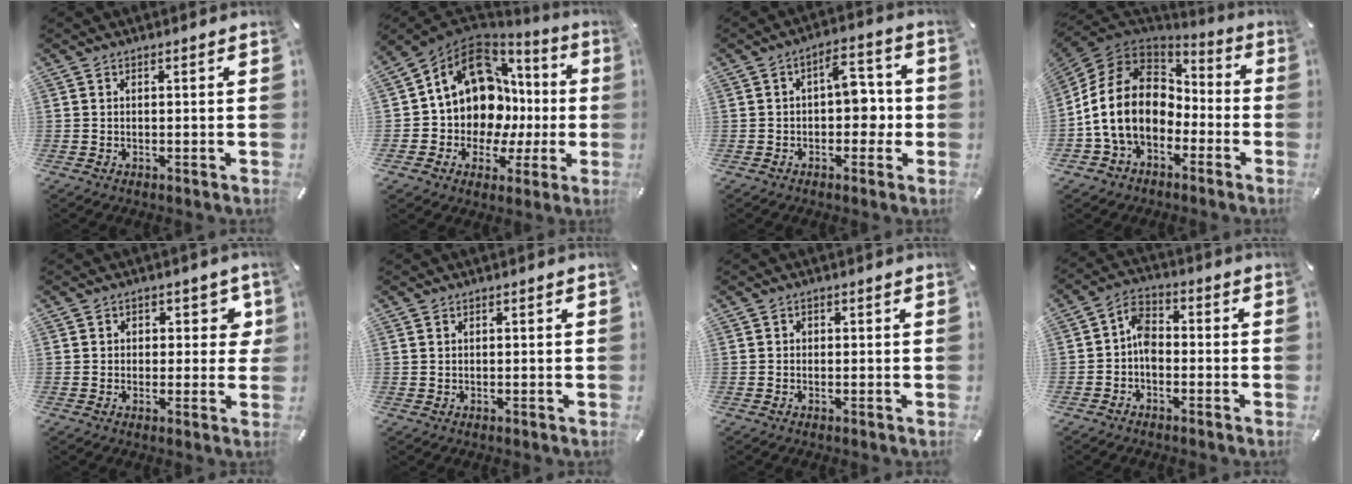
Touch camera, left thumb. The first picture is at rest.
{"total": 15.7, "force": [5.1, 12.4, 8.0], "torque": [-0.148, -0.049, 0.104]}
{"total": 8.7, "force": [0.0, 5.3, 6.8], "torque": [-0.086, 0.004, -0.005]}
{"total": 16.3, "force": [-2.5, 12.6, 10.0], "torque": [-0.233, 0.020, -0.046]}
{"total": 5.8, "force": [1.5, 4.5, 3.4], "torque": [-0.032, 0.002, 0.021]}
{"total": 0.5, "force": [0.2, 0.4, 0.3], "torque": [-0.006, 0.002, 0.004]}
{"total": 0.8, "force": [0.0, 0.7, 0.3], "torque": [-0.005, 0.005, -0.002]}
{"total": 6.0, "force": [-1.6, 4.1, 4.1], "torque": [-0.082, 0.018, -0.030]}